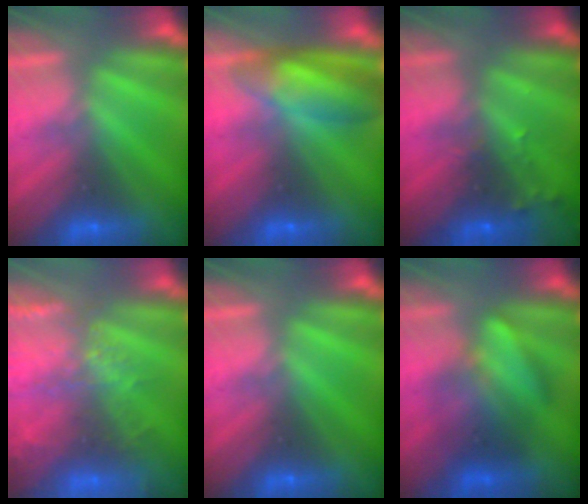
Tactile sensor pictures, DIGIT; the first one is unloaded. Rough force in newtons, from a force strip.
{"total": 7.8}
{"total": 7.6}
{"total": 5.9}
{"total": 0.0}
{"total": 3.5}